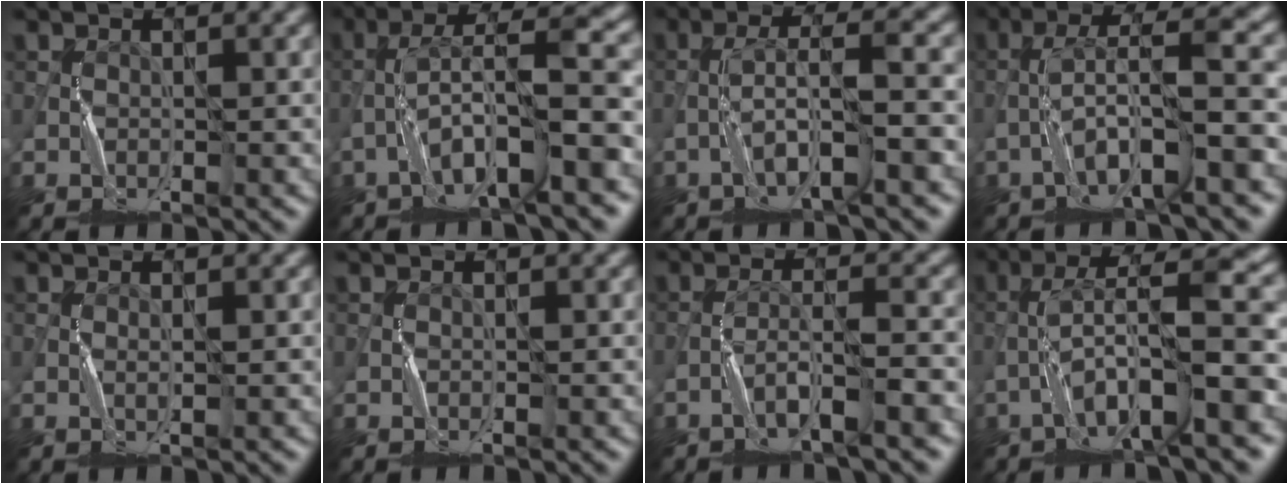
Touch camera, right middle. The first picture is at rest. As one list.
[{"total": 8.1, "force": [-3.3, 1.4, 7.2], "torque": [-0.128, 0.026, -0.065]}, {"total": 5.1, "force": [-2.1, 0.6, 4.6], "torque": [-0.088, 0.016, -0.043]}, {"total": 7.1, "force": [-2.9, 1.1, 6.4], "torque": [-0.118, 0.022, -0.059]}, {"total": 0.6, "force": [0.1, 0.0, 0.6], "torque": [-0.013, 0.002, 0.002]}, {"total": 0.0}, {"total": 3.8, "force": [-2.4, 0.3, 3.0], "torque": [-0.054, 0.013, -0.050]}, {"total": 8.7, "force": [-3.0, 1.5, 8.0], "torque": [-0.141, 0.027, -0.060]}]